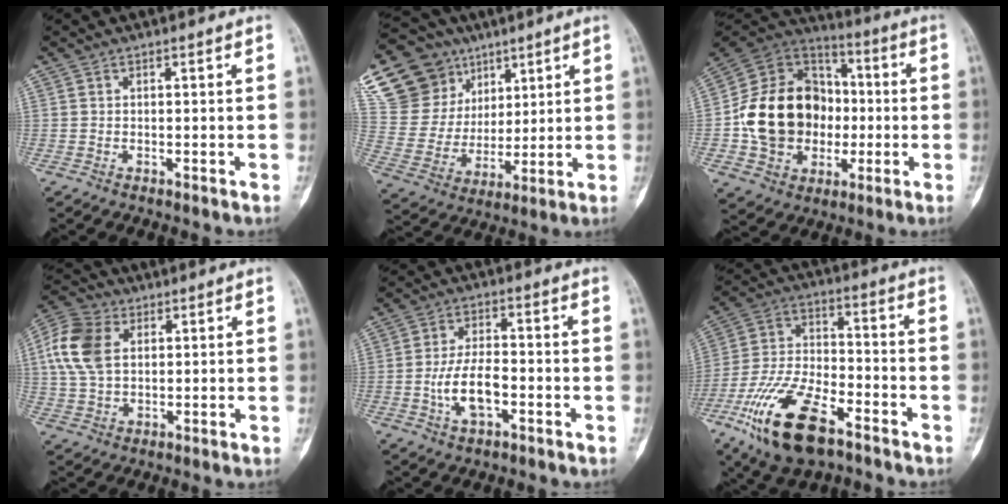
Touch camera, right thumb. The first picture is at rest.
{"total": 24.8, "force": [13.2, 18.8, 9.4], "torque": [-0.176, 0.021, 0.273]}
{"total": 21.5, "force": [-1.8, 17.5, 12.4], "torque": [-0.184, 0.031, -0.022]}
{"total": 11.5, "force": [2.8, 7.8, 8.0], "torque": [-0.161, 0.012, 0.048]}
{"total": 8.0, "force": [-2.2, 3.8, 6.6], "torque": [-0.127, 0.018, -0.041]}
{"total": 18.6, "force": [-10.1, 8.3, 13.2], "torque": [-0.252, 0.041, -0.181]}